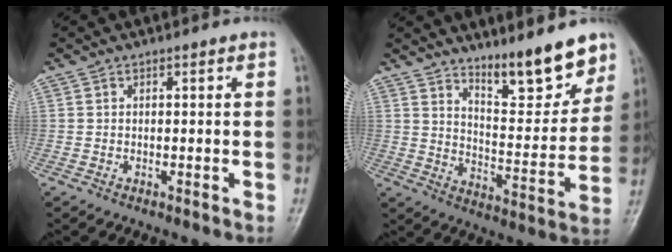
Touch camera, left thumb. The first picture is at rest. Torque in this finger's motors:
{"motor_torque": [0.48, 0.34, -0.09, -0.54, 0.13]}